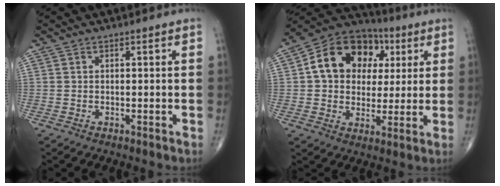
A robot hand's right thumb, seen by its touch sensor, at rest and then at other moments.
{"total": 16.5, "force": [3.8, 12.8, 9.8], "torque": [-0.128, 0.016, 0.057]}